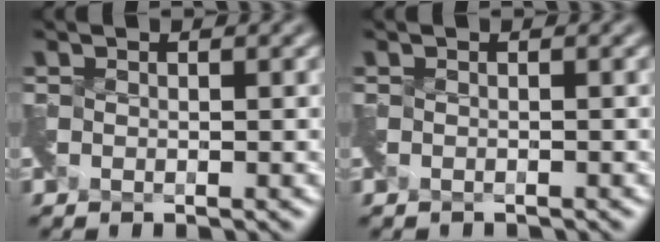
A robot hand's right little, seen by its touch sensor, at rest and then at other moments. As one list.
[{"total": 0.8, "force": [-0.7, 0.2, 0.0], "torque": [0.000, -0.010, -0.020]}]